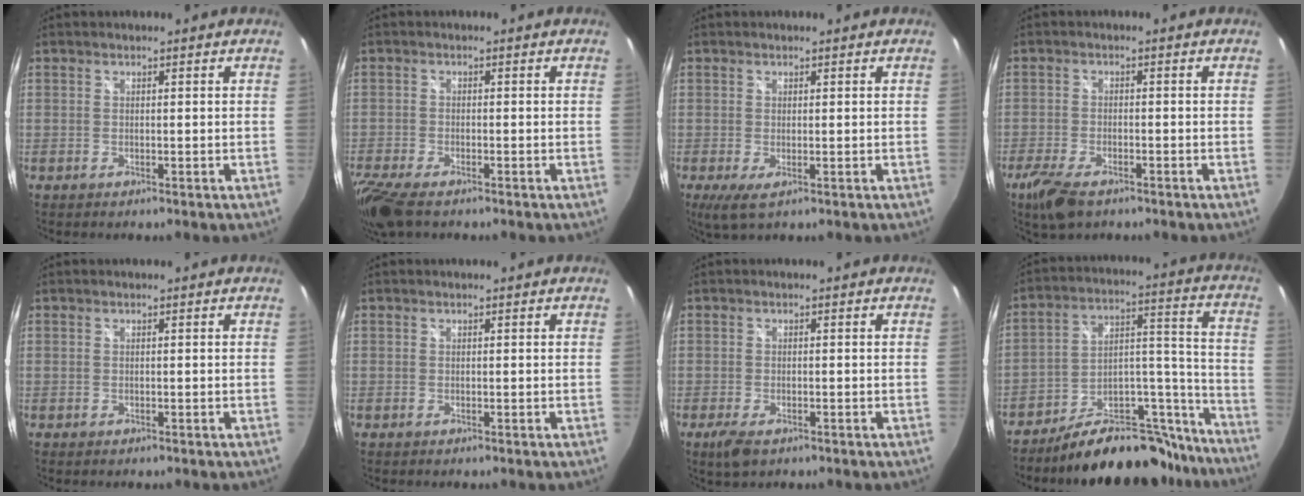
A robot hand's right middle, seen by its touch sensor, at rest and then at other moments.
{"total": 8.4, "force": [-6.2, 2.6, 4.9], "torque": [-0.127, -0.040, -0.121]}
{"total": 2.9, "force": [-0.5, 0.7, 2.8], "torque": [-0.051, -0.010, -0.004]}
{"total": 7.1, "force": [-4.9, 2.8, 4.3], "torque": [-0.115, -0.023, -0.093]}
{"total": 0.0}
{"total": 0.0}
{"total": 3.8, "force": [-2.3, 1.6, 2.5], "torque": [-0.058, -0.013, -0.040]}
{"total": 21.4, "force": [-18.4, 7.8, 7.6], "torque": [-0.087, 0.075, -0.256]}